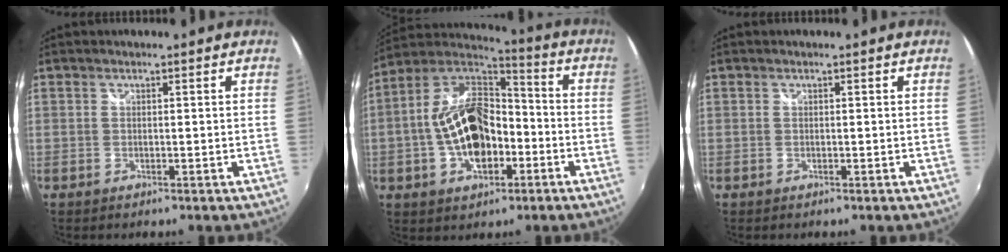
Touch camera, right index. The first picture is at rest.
{"total": 16.4, "force": [-4.3, 9.4, 12.8], "torque": [-0.256, 0.013, -0.074]}
{"total": 0.0}